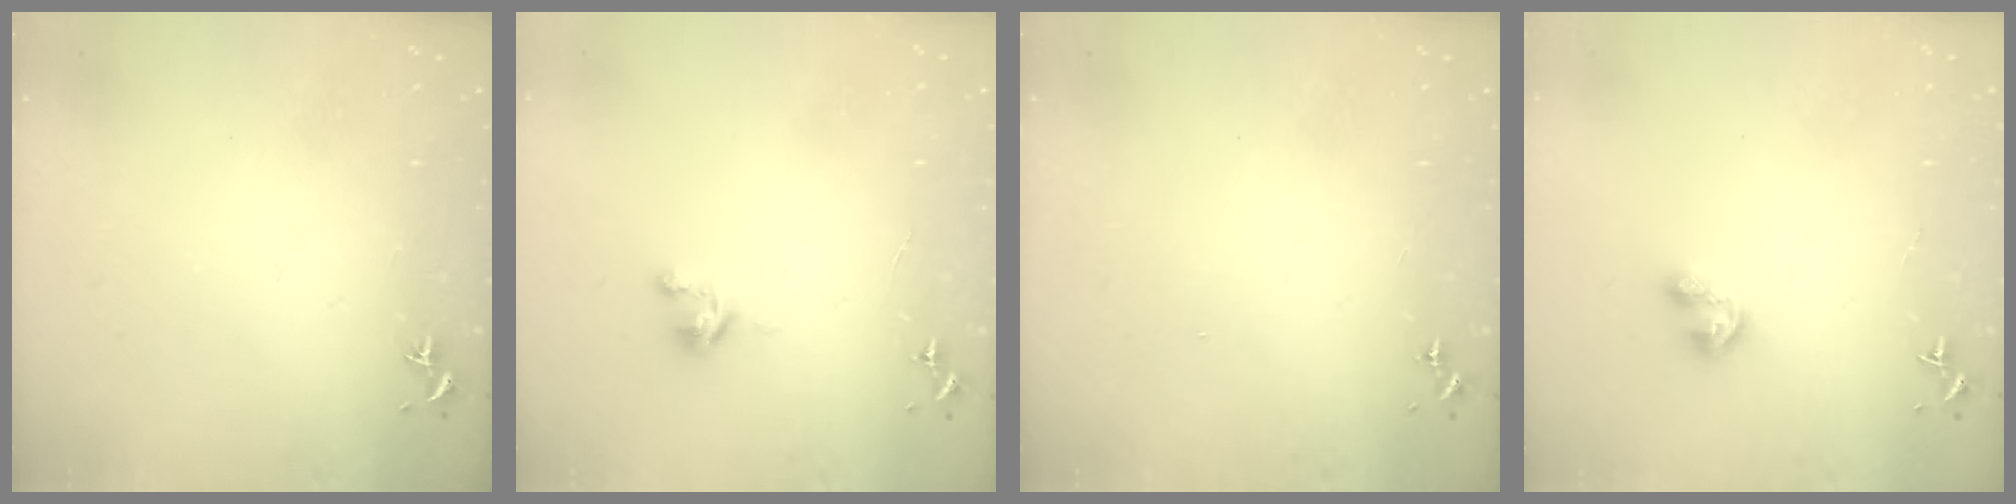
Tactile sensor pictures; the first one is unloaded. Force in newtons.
{"total": 2.8, "press": 2.8, "slide": 0.3}
{"total": 0.0}
{"total": 4.3, "press": 4.3, "slide": 0.5}